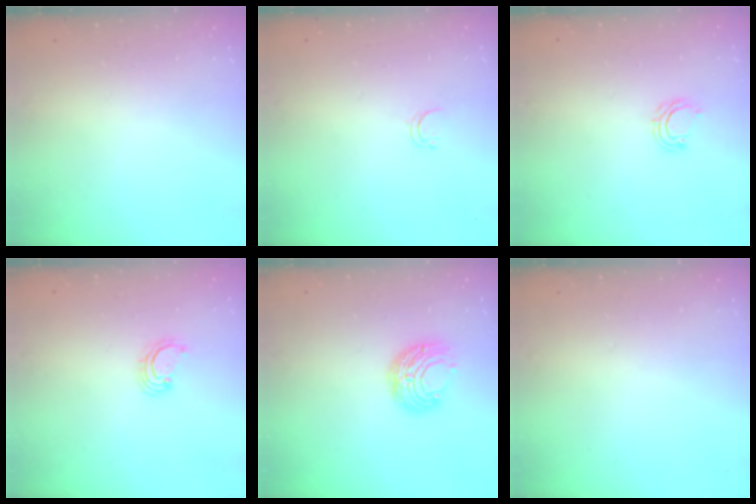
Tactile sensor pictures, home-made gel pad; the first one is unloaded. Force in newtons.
{"total": 3.5, "press": 3.4, "slide": 0.4}
{"total": 5.2, "press": 5.0, "slide": 1.2}
{"total": 2.8, "press": 2.8, "slide": 0.3}
{"total": 9.5, "press": 9.5, "slide": 0.6}
{"total": 0.0}